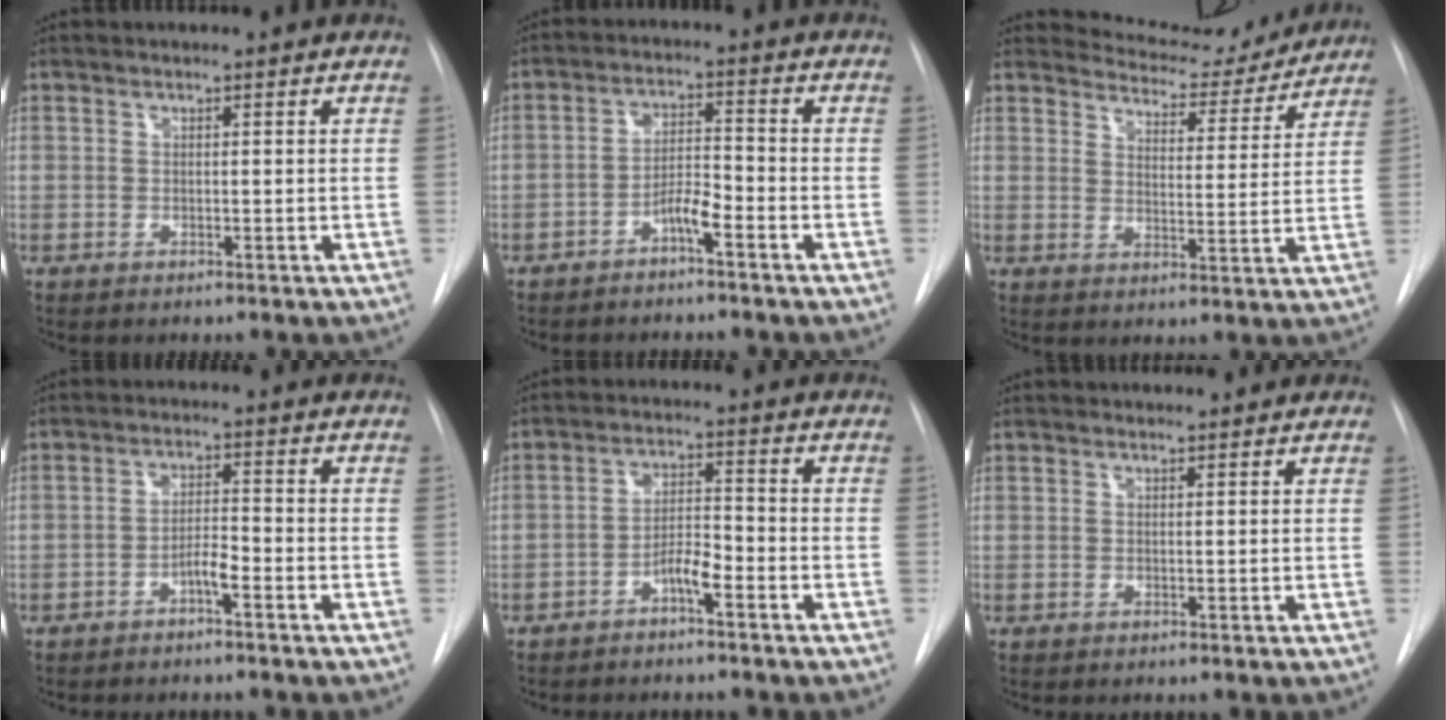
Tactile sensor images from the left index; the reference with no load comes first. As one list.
[{"total": 4.1, "force": [-3.0, 0.4, 2.8], "torque": [-0.050, 0.007, -0.053]}, {"total": 10.5, "force": [10.2, 2.2, 0.5], "torque": [0.000, -0.017, 0.130]}, {"total": 2.9, "force": [-2.1, 0.2, 2.0], "torque": [-0.033, 0.001, -0.036]}, {"total": 4.0, "force": [-2.8, 0.6, 2.8], "torque": [-0.050, 0.008, -0.050]}, {"total": 1.2, "force": [1.2, 0.4, 0.2], "torque": [-0.009, 0.010, 0.015]}]